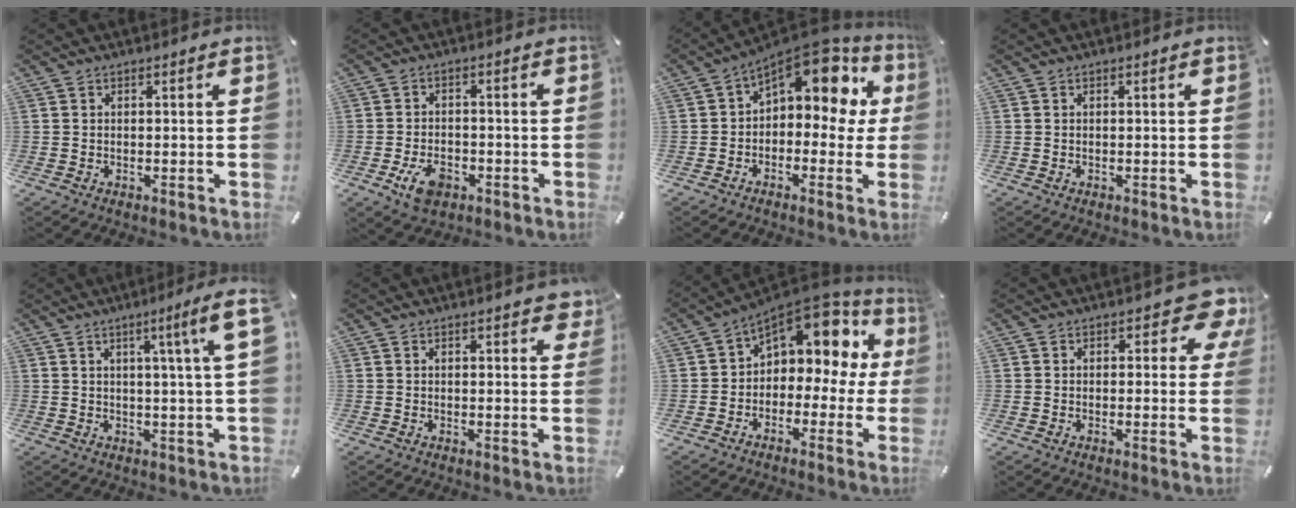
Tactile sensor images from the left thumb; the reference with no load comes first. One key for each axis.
{"total": 6.7, "fx": -3.0, "fy": 4.3, "fz": 4.1, "tx": -0.080, "ty": 0.009, "tz": -0.057}
{"total": 12.5, "fx": 6.2, "fy": 7.0, "fz": 8.3, "tx": -0.126, "ty": -0.042, "tz": 0.111}
{"total": 0.0}
{"total": 9.0, "fx": 3.6, "fy": -0.4, "fz": 8.3, "tx": -0.135, "ty": -0.011, "tz": 0.054}
{"total": 2.9, "fx": 1.9, "fy": 1.1, "fz": 2.0, "tx": -0.021, "ty": -0.008, "tz": 0.027}
{"total": 10.8, "fx": 5.6, "fy": 6.8, "fz": 6.3, "tx": -0.093, "ty": -0.050, "tz": 0.094}
{"total": 8.4, "fx": 3.8, "fy": 4.2, "fz": 6.3, "tx": -0.061, "ty": -0.018, "tz": 0.058}